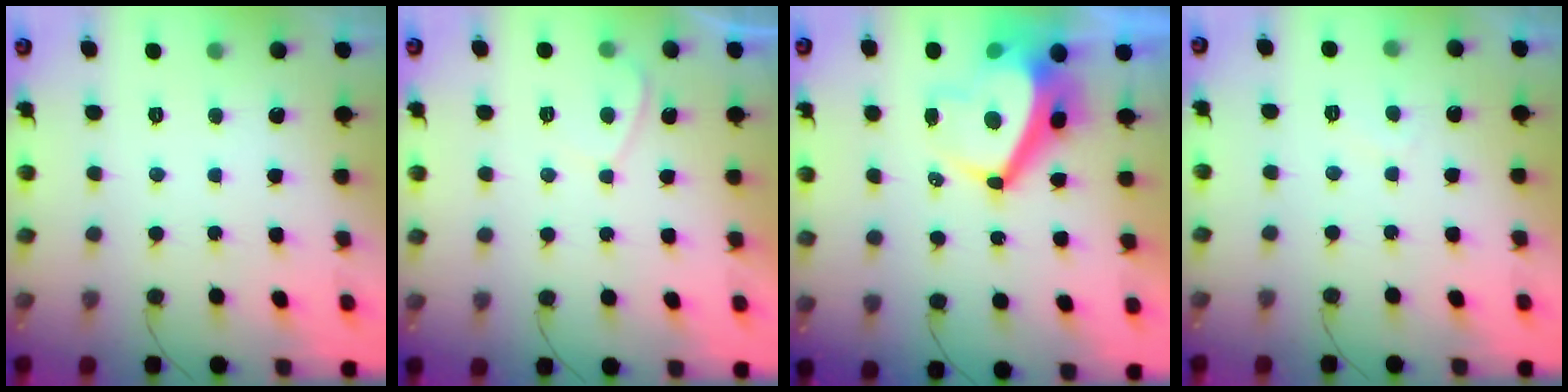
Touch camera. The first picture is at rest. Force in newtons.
{"total": 1.5, "press": 1.4, "slide": 0.6}
{"total": 8.9, "press": 8.8, "slide": 1.1}
{"total": 1.7, "press": 1.6, "slide": 0.5}